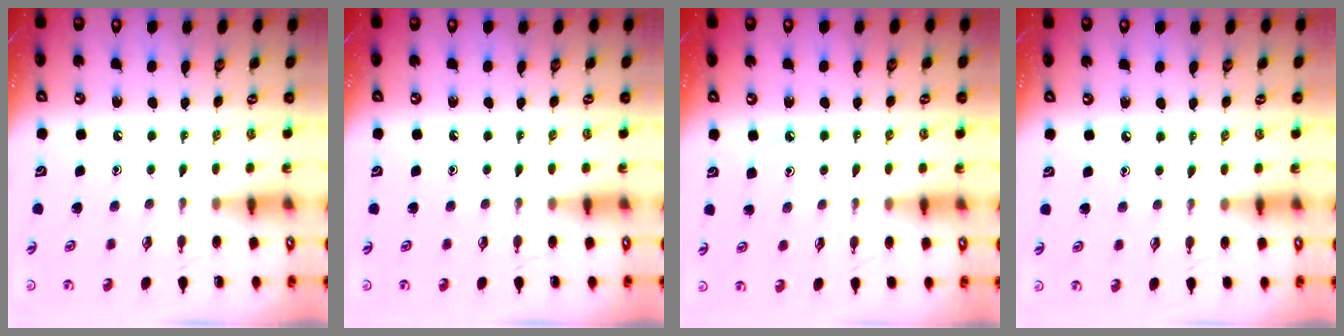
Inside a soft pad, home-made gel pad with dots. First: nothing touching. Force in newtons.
{"total": 0.0}
{"total": 5.8, "press": 5.8, "slide": 0.3}
{"total": 2.3, "press": 2.3, "slide": 0.4}